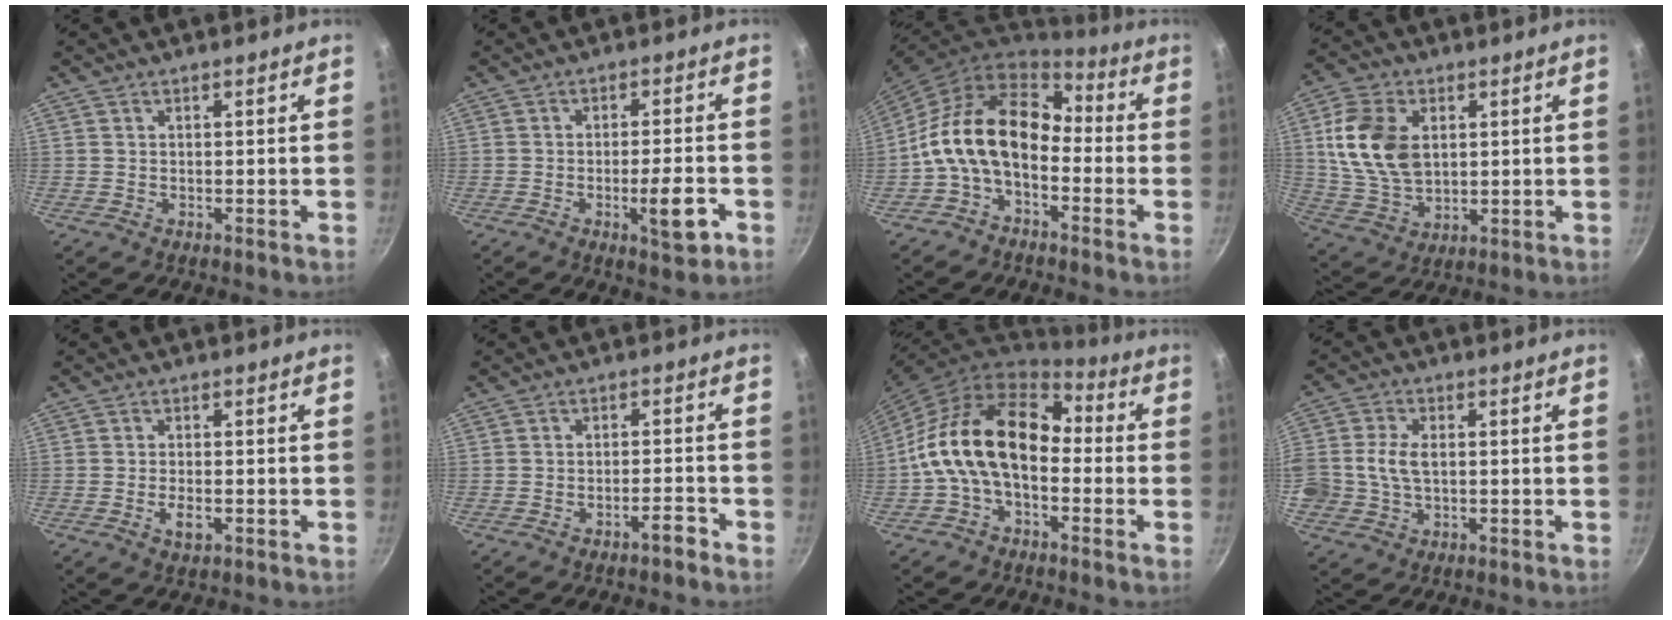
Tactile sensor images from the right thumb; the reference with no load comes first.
{"total": 7.1, "force": [-2.7, 1.7, 6.3], "torque": [-0.084, 0.015, -0.036]}
{"total": 14.8, "force": [-2.4, 9.8, 10.8], "torque": [-0.173, 0.048, -0.062]}
{"total": 14.2, "force": [2.9, 9.6, 10.1], "torque": [-0.176, -0.013, 0.062]}
{"total": 3.3, "force": [-1.1, 1.6, 2.7], "torque": [-0.050, 0.004, -0.021]}
{"total": 3.1, "force": [-2.4, 0.6, 1.9], "torque": [-0.027, 0.027, -0.032]}
{"total": 16.6, "force": [-1.3, 10.8, 12.6], "torque": [-0.198, 0.046, -0.041]}
{"total": 8.6, "force": [0.0, 6.3, 5.9], "torque": [-0.114, 0.015, -0.005]}